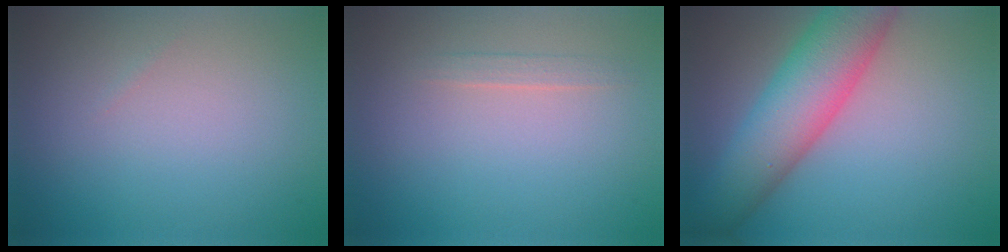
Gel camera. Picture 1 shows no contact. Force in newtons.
{"total": 0.9, "press": 0.9, "slide": 0.1}
{"total": 8.2, "press": 8.2, "slide": 0.3}